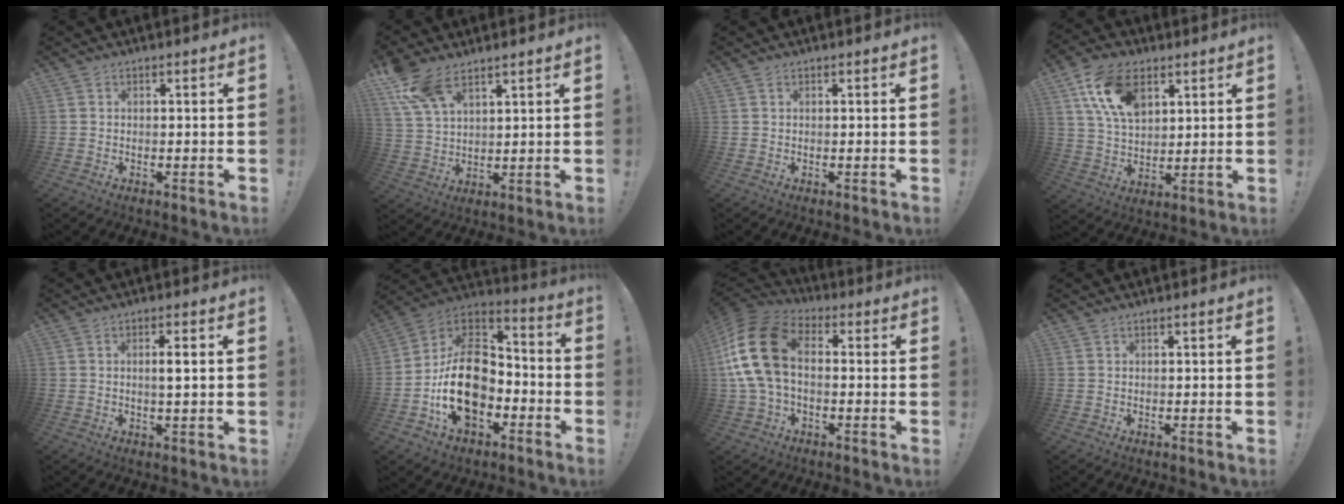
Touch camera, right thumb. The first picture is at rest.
{"total": 9.4, "force": [6.9, 4.0, 5.1], "torque": [-0.104, -0.028, 0.135]}
{"total": 0.0}
{"total": 15.5, "force": [7.3, 9.5, 9.8], "torque": [-0.181, -0.016, 0.141]}
{"total": 3.5, "force": [0.7, 0.4, 3.4], "torque": [-0.050, -0.005, 0.005]}
{"total": 20.5, "force": [-5.2, 14.4, 13.6], "torque": [-0.226, 0.033, -0.078]}
{"total": 17.6, "force": [1.8, 11.0, 13.7], "torque": [-0.275, 0.018, 0.037]}
{"total": 0.0}